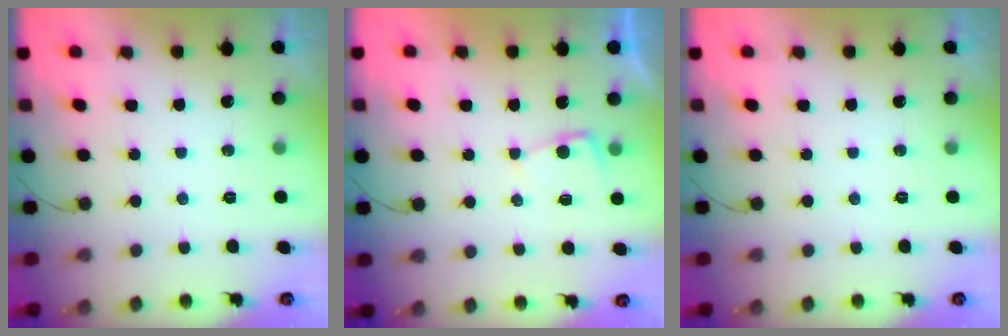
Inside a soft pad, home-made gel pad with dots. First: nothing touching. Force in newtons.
{"total": 2.0, "press": 2.0, "slide": 0.3}
{"total": 0.0}